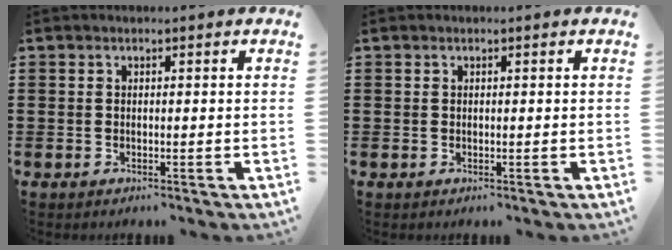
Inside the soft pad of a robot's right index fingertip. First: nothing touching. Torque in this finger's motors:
{"motor_torque": [0.07, -0.03, 0.00, -0.01]}